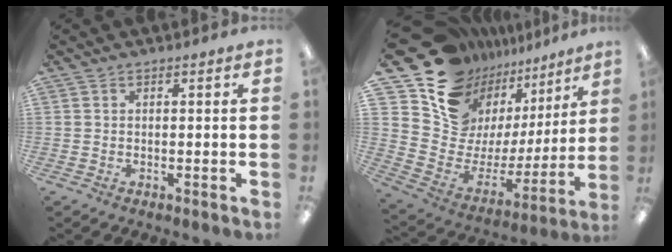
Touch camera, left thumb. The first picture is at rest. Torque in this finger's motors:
{"motor_torque": [0.51, 0.64, 0.90, -1.87, 0.03]}